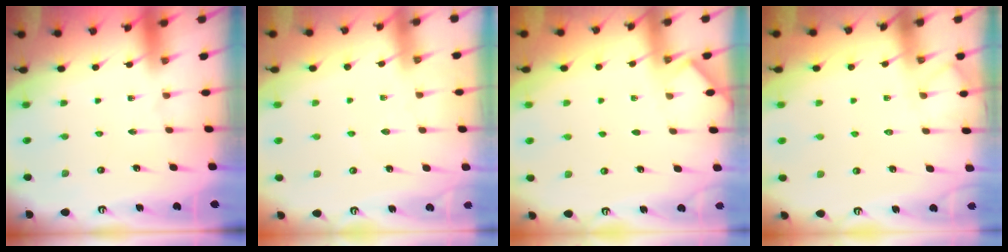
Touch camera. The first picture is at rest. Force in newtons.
{"total": 4.0, "press": 4.0, "slide": 0.5}
{"total": 2.8, "press": 2.8, "slide": 0.4}
{"total": 6.0, "press": 6.0, "slide": 0.7}